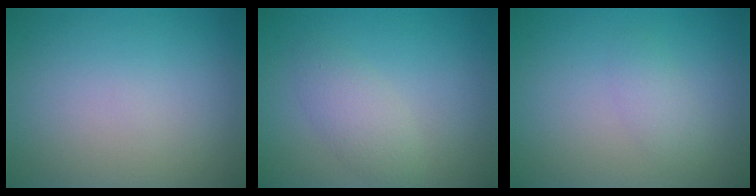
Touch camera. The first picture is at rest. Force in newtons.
{"total": 2.4, "press": 2.4, "slide": 0.0}
{"total": 1.4, "press": 1.4, "slide": 0.0}